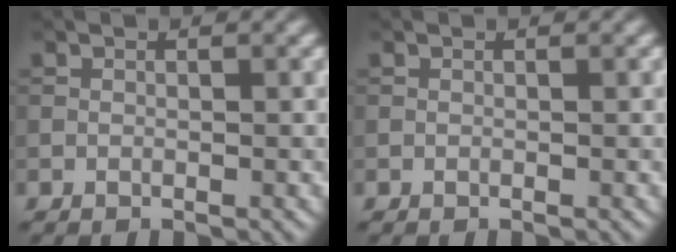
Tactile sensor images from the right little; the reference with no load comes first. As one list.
[{"total": 0.0}]